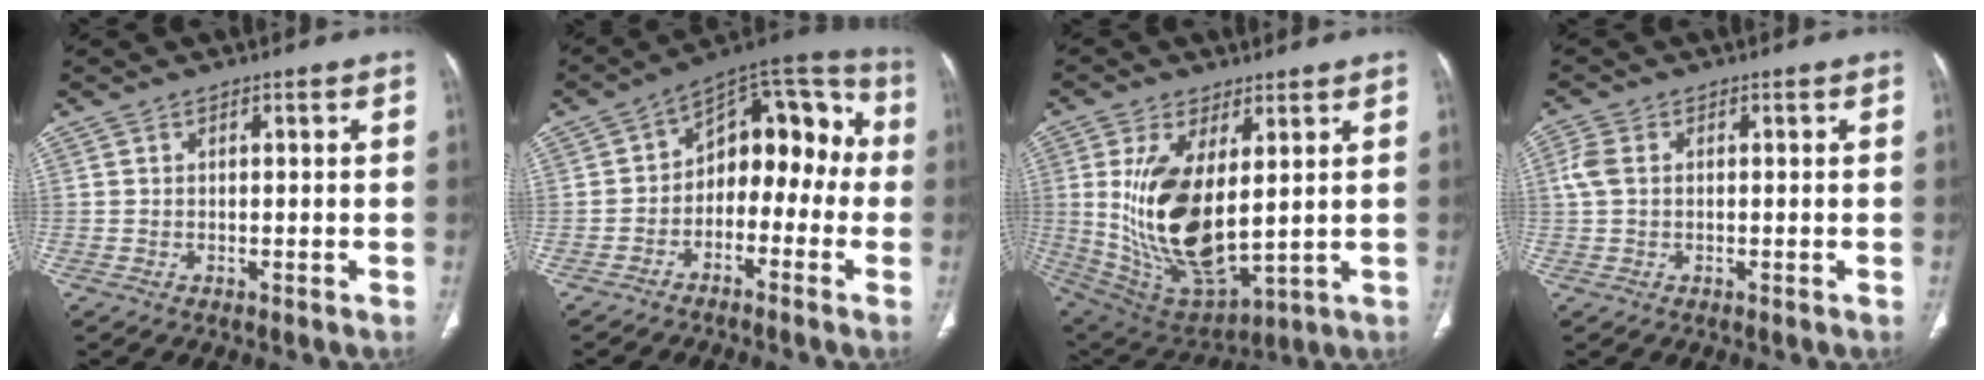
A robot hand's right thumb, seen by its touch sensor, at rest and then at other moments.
{"total": 14.3, "force": [-1.9, 9.3, 10.7], "torque": [-0.091, 0.062, -0.043]}
{"total": 18.5, "force": [2.7, 8.7, 16.1], "torque": [-0.306, -0.027, 0.076]}
{"total": 3.0, "force": [0.4, 2.0, 2.2], "torque": [-0.066, 0.008, 0.007]}